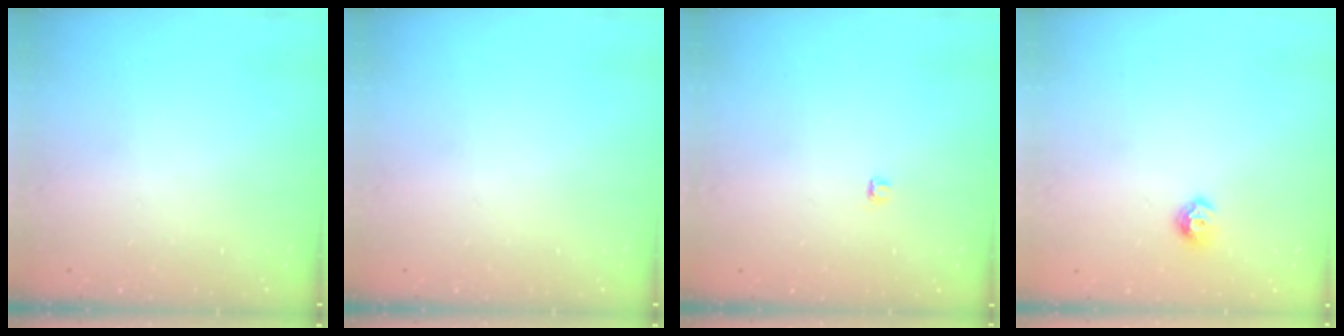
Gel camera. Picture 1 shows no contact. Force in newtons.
{"total": 0.0}
{"total": 2.8, "press": 2.8, "slide": 0.4}
{"total": 7.5, "press": 7.4, "slide": 0.7}